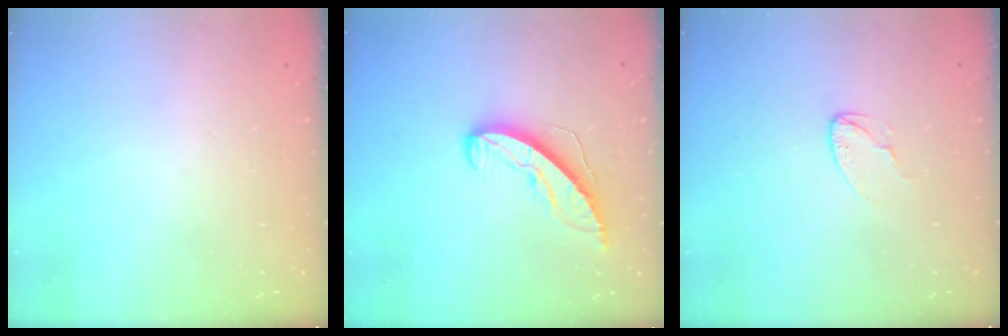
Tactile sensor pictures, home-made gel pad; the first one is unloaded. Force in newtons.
{"total": 8.3, "press": 8.3, "slide": 0.5}
{"total": 3.4, "press": 3.4, "slide": 0.3}